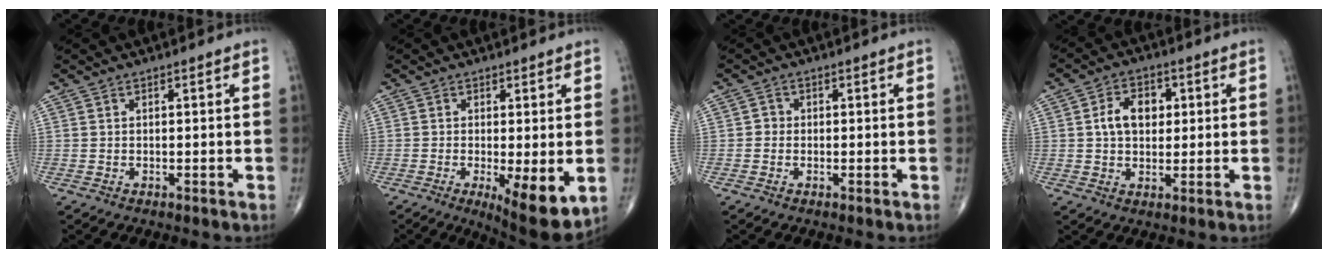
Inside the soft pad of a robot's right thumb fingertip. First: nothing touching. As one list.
[{"total": 9.6, "force": [-2.3, 2.8, 8.9], "torque": [-0.128, -0.024, -0.030]}, {"total": 1.3, "force": [-0.2, 1.2, 0.4], "torque": [0.002, 0.005, -0.009]}, {"total": 7.4, "force": [1.3, 5.2, 5.2], "torque": [-0.067, 0.008, 0.018]}]